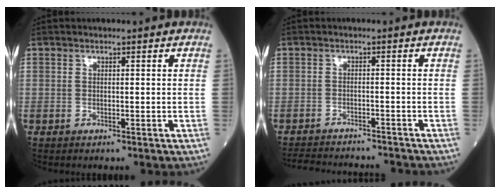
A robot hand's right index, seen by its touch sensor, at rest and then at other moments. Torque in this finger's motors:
{"motor_torque": [-2.14, 0.00, -1.05, -0.21]}